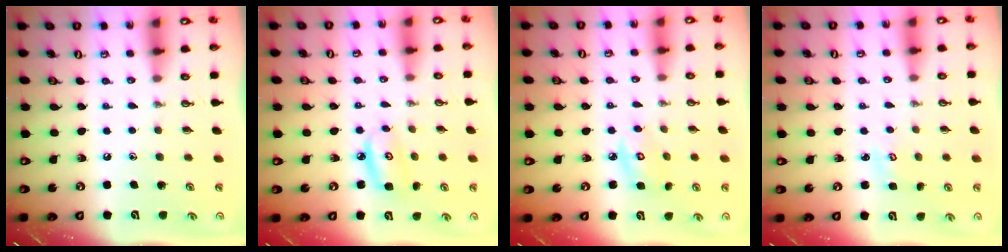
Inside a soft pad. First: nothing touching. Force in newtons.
{"total": 5.6, "press": 5.5, "slide": 0.4}
{"total": 4.6, "press": 4.5, "slide": 0.2}
{"total": 2.5, "press": 2.5, "slide": 0.2}